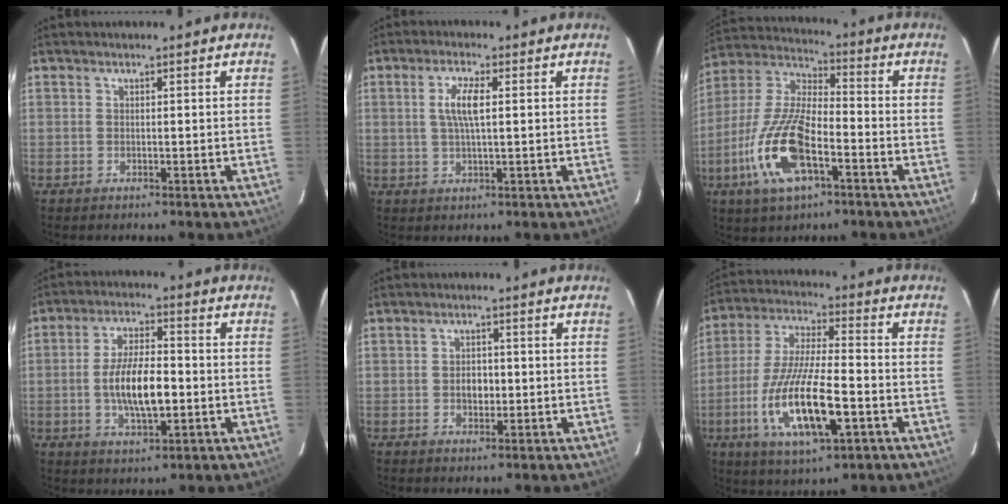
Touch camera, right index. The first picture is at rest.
{"total": 4.8, "force": [0.8, 1.0, 4.6], "torque": [-0.089, 0.003, 0.016]}
{"total": 17.2, "force": [-6.9, 6.6, 14.2], "torque": [-0.310, -0.011, -0.138]}
{"total": 10.7, "force": [-1.8, 4.0, 9.7], "torque": [-0.187, 0.000, -0.028]}
{"total": 2.9, "force": [-0.4, 2.2, 1.8], "torque": [-0.031, 0.006, -0.006]}
{"total": 17.9, "force": [-6.1, 4.8, 16.1], "torque": [-0.333, -0.022, -0.108]}